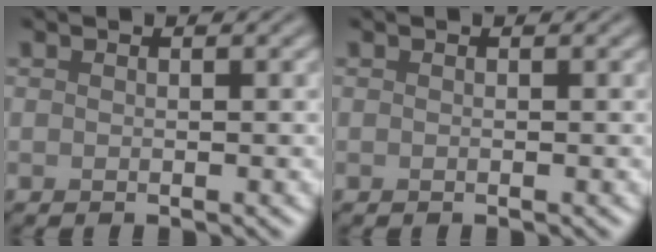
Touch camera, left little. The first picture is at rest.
{"total": 0.0}